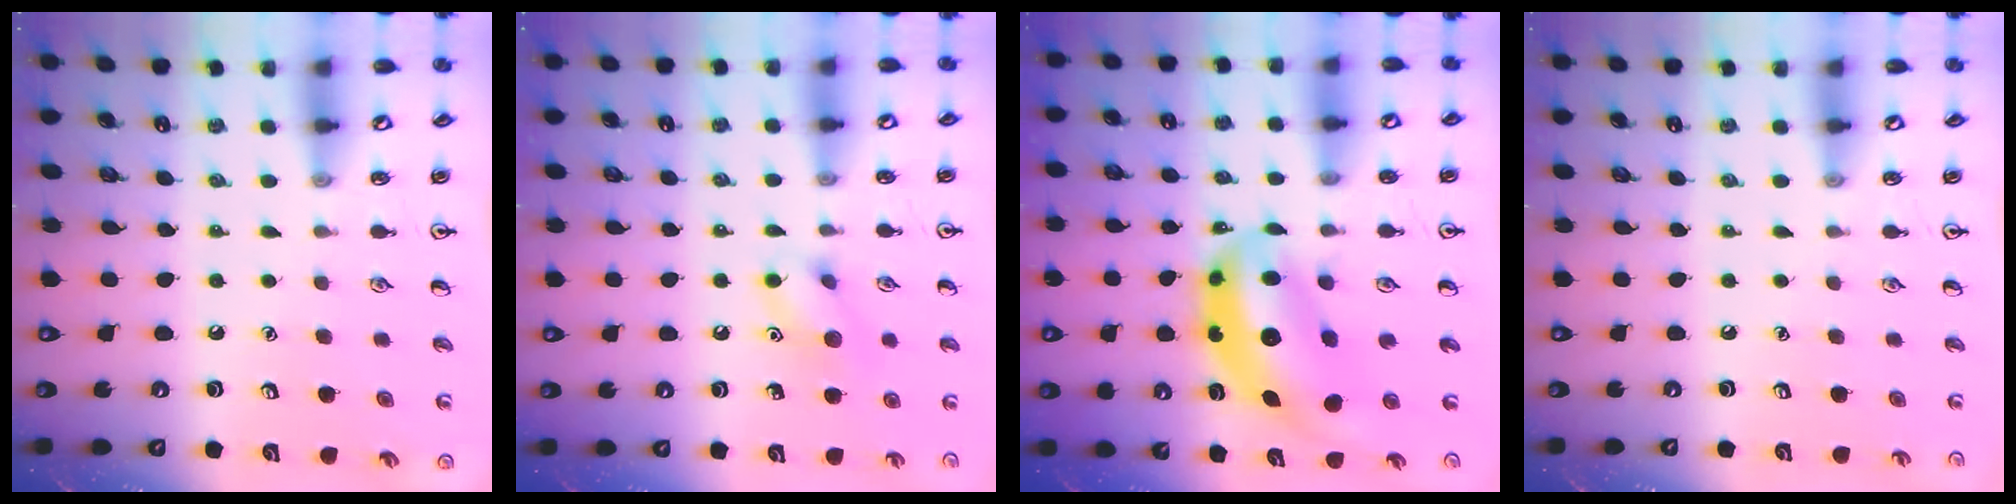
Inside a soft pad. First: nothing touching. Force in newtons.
{"total": 9.0, "press": 8.9, "slide": 0.6}
{"total": 11.2, "press": 10.7, "slide": 3.2}
{"total": 0.0}